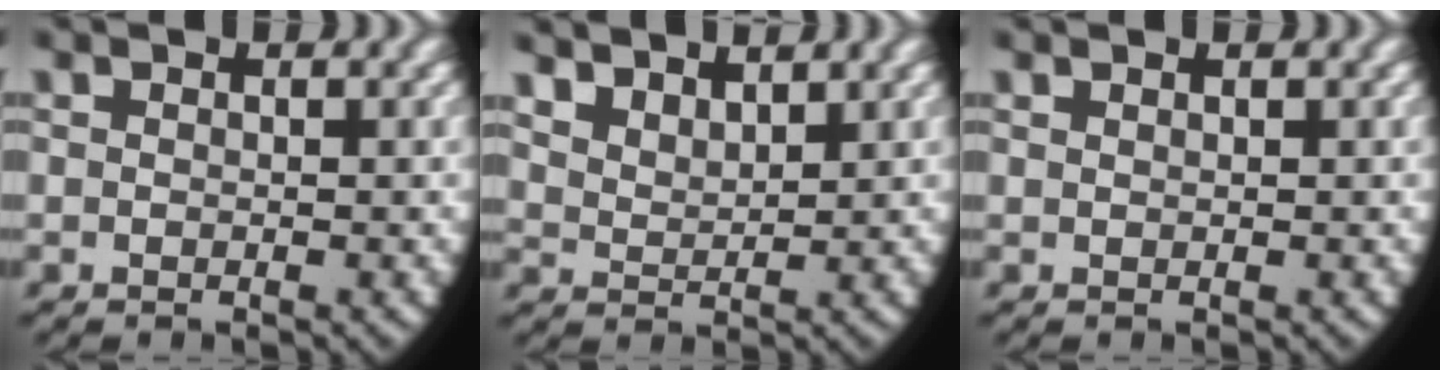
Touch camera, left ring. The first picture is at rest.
{"total": 4.1, "force": [3.0, 2.4, 1.5], "torque": [-0.045, -0.005, 0.056]}
{"total": 0.5, "force": [0.4, -0.3, 0.1], "torque": [0.000, -0.004, 0.012]}